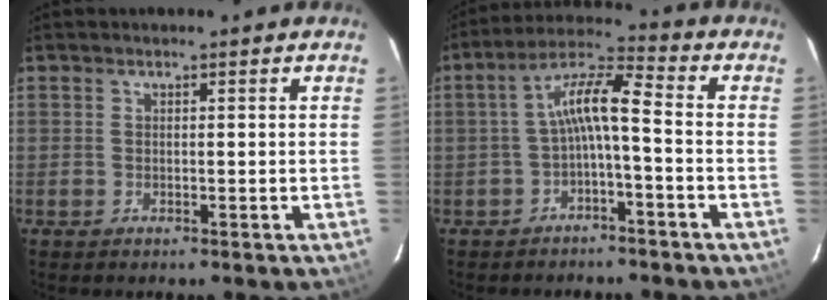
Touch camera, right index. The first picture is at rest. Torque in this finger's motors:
{"motor_torque": [0.69, -0.34, 0.53, 0.14]}